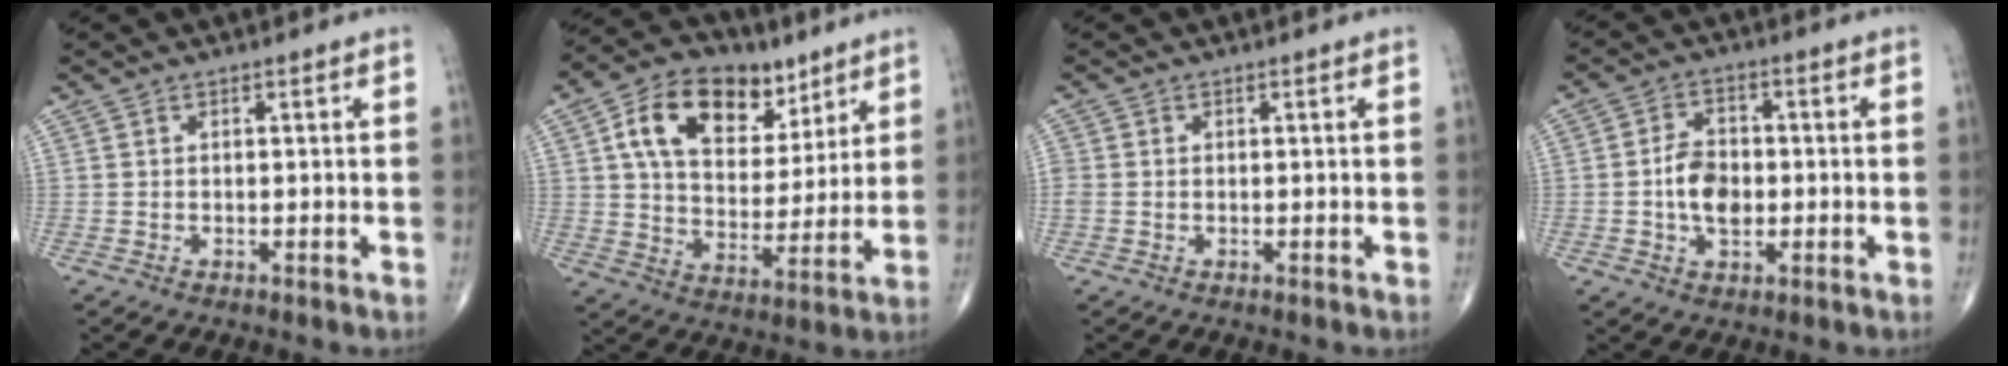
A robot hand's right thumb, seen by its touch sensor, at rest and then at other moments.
{"total": 18.5, "force": [8.5, 11.9, 11.3], "torque": [-0.156, -0.017, 0.146]}
{"total": 1.7, "force": [0.0, 1.5, 0.8], "torque": [-0.024, 0.002, 0.000]}
{"total": 7.1, "force": [-0.9, 4.8, 5.2], "torque": [-0.077, 0.011, -0.020]}